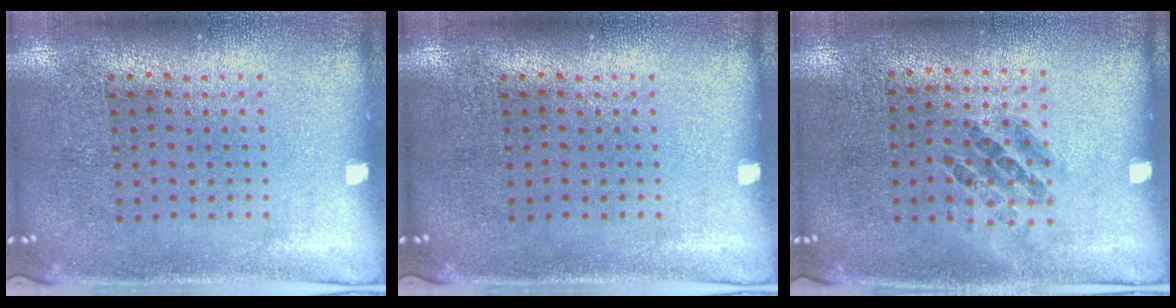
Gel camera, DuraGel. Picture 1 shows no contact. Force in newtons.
{"total": 0.0}
{"total": 0.9, "press": 0.6, "slide": 0.6}